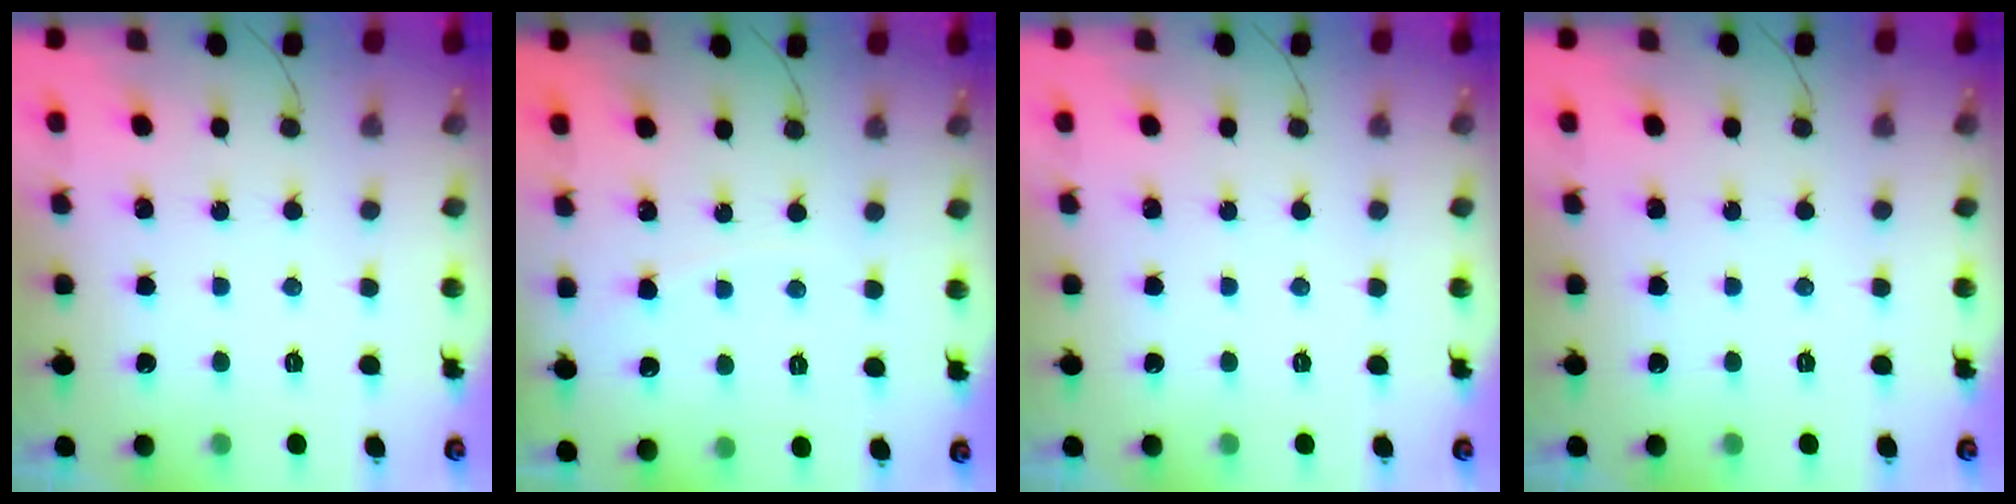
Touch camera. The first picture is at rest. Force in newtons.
{"total": 3.2, "press": 3.1, "slide": 0.5}
{"total": 0.0}
{"total": 0.0}